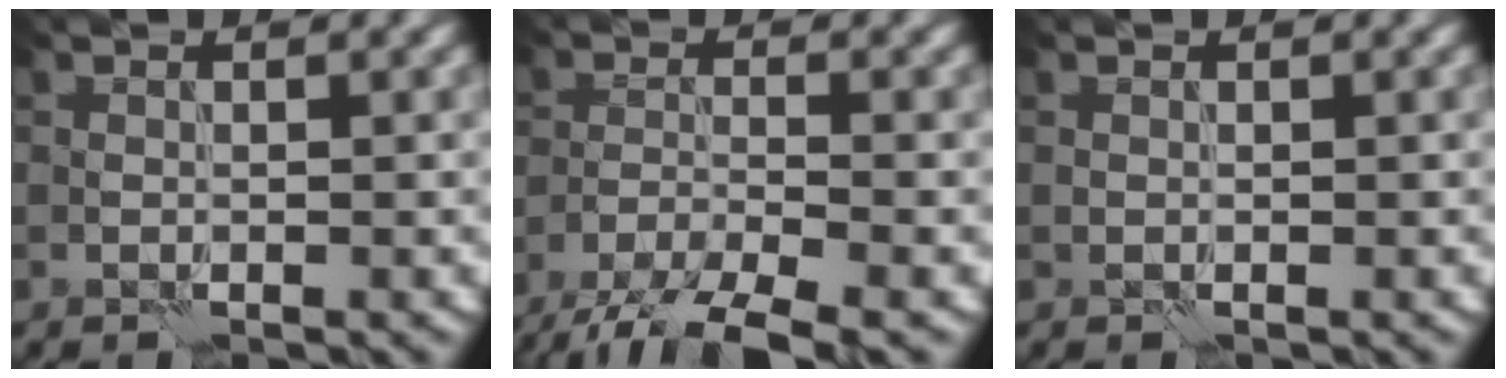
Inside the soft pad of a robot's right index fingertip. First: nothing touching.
{"total": 6.3, "force": [-5.0, 1.0, 3.7], "torque": [-0.061, -0.005, -0.096]}
{"total": 0.0}